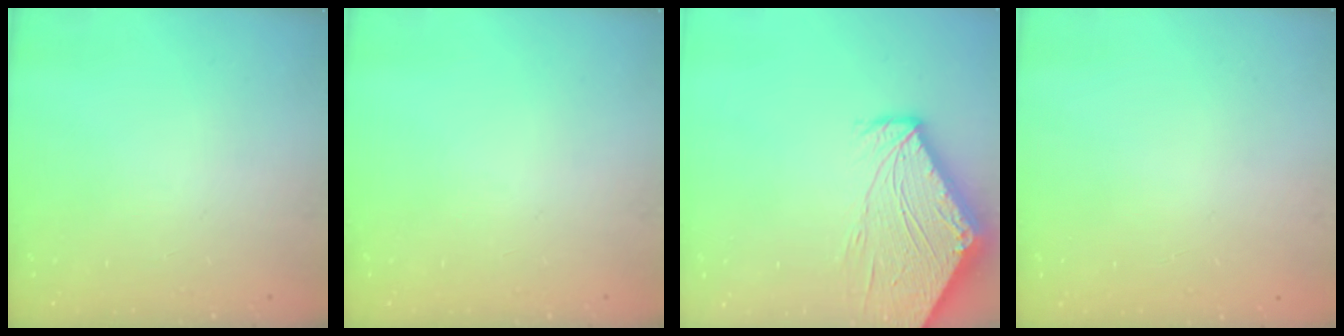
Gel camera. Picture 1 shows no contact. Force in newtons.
{"total": 0.0}
{"total": 10.9, "press": 10.8, "slide": 1.2}
{"total": 0.0}